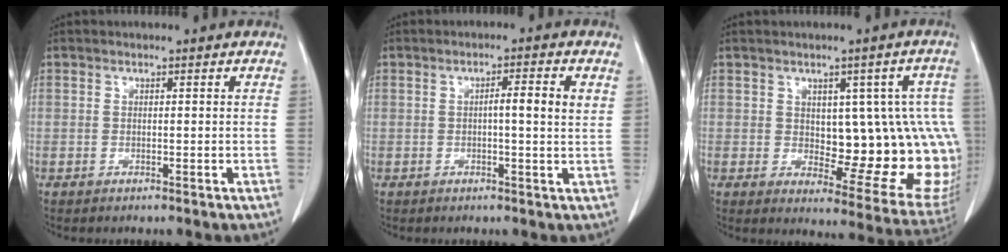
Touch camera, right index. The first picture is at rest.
{"total": 4.1, "force": [0.7, 0.1, 4.0], "torque": [-0.061, 0.004, 0.009]}
{"total": 15.2, "force": [0.7, 6.4, 13.8], "torque": [-0.127, 0.015, 0.025]}